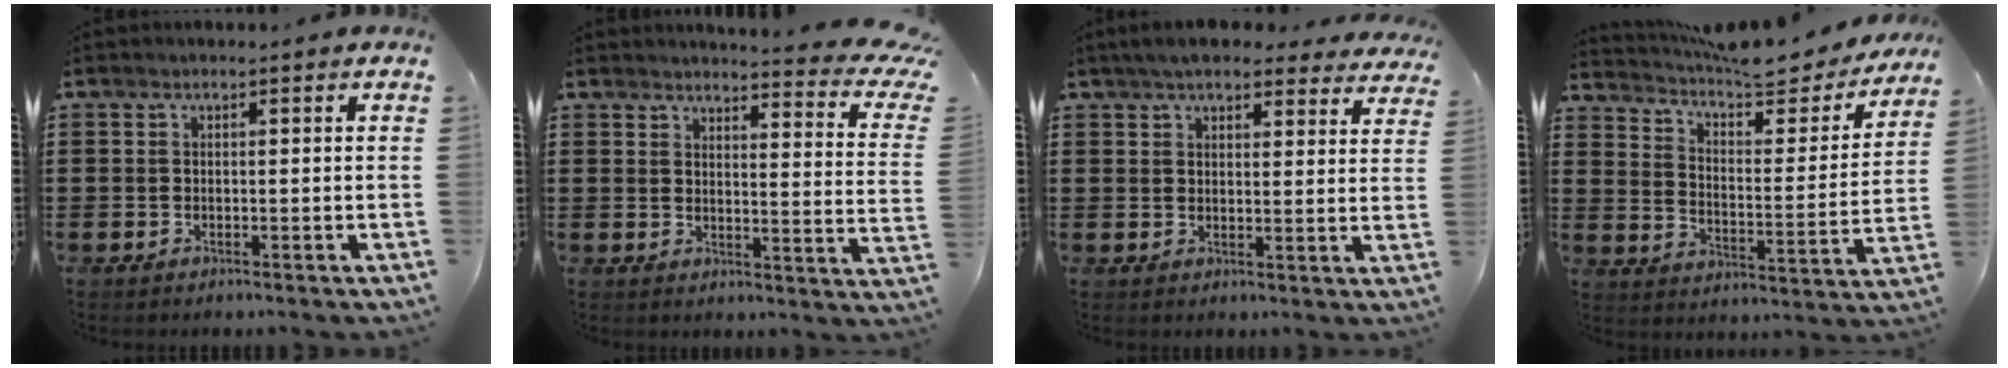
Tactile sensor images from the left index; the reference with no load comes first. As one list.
[{"total": 4.4, "force": [3.9, 0.1, 2.0], "torque": [-0.034, -0.033, 0.061]}, {"total": 5.4, "force": [4.8, 1.0, 2.1], "torque": [-0.047, -0.012, 0.088]}, {"total": 7.4, "force": [6.5, 1.3, 3.1], "torque": [-0.075, -0.044, 0.108]}]